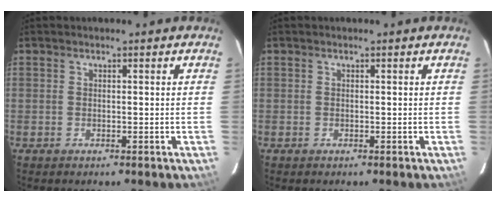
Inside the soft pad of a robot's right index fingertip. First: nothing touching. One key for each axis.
{"total": 0.0}